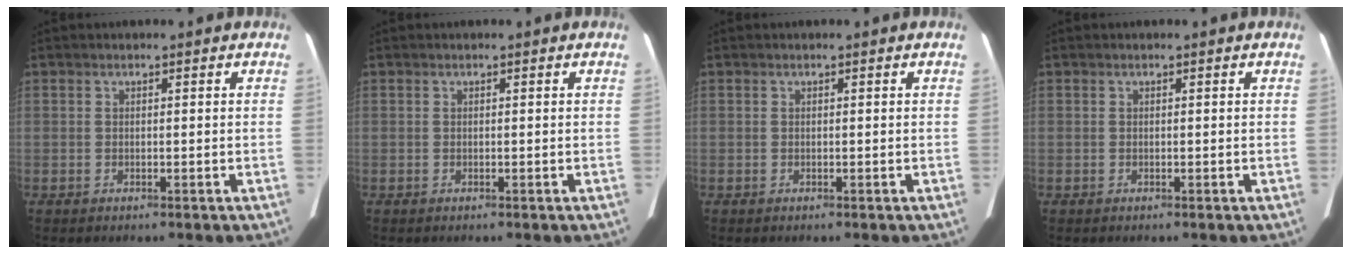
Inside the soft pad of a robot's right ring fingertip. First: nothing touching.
{"total": 0.0}
{"total": 0.0}
{"total": 0.0}